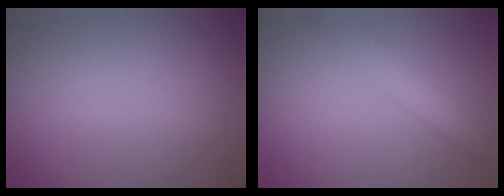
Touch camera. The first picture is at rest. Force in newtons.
{"total": 3.0, "press": 3.0, "slide": 0.1}